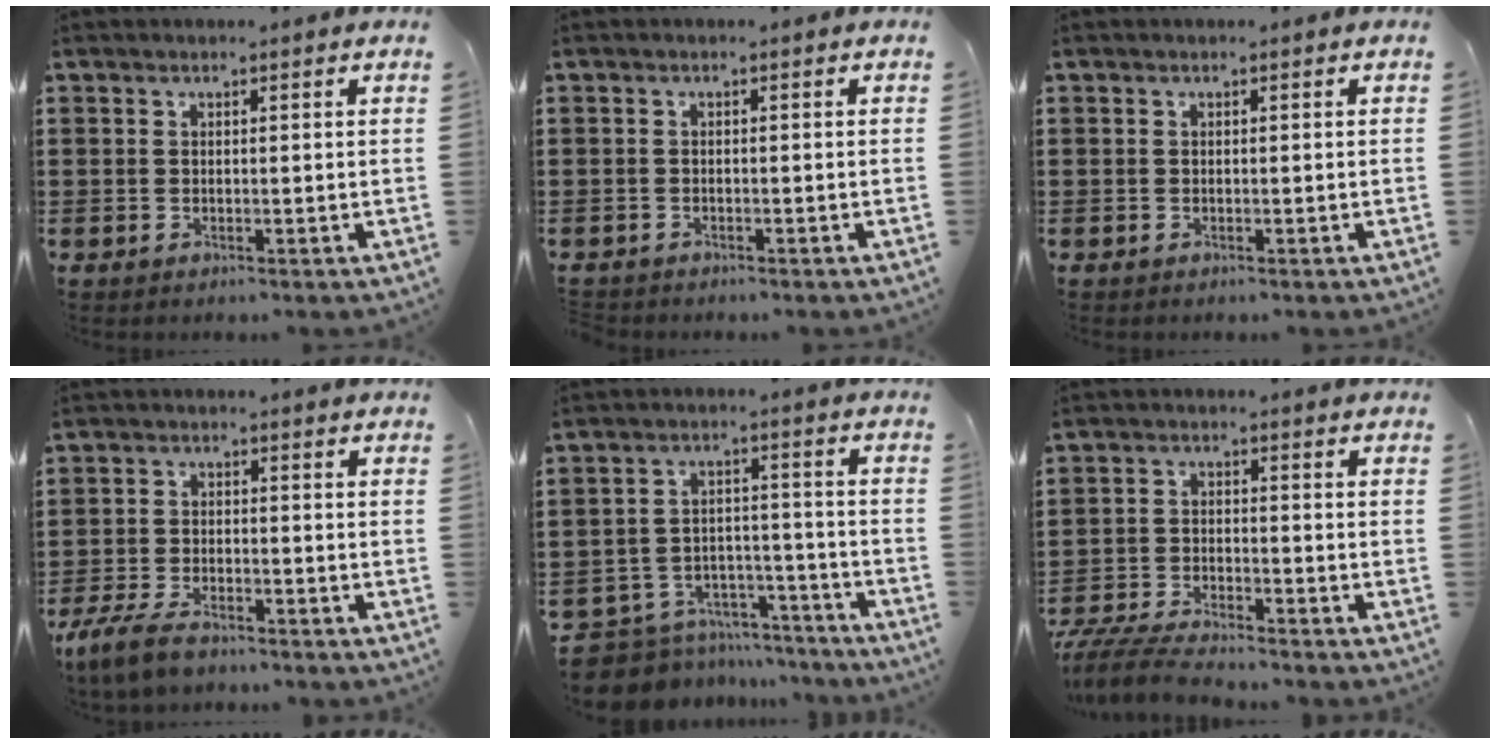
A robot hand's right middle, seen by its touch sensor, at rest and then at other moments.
{"total": 0.7, "force": [-0.7, 0.1, 0.0], "torque": [-0.002, 0.000, -0.015]}
{"total": 0.0}
{"total": 5.1, "force": [-4.1, 1.7, 2.6], "torque": [-0.069, -0.003, -0.085]}
{"total": 7.3, "force": [-7.1, 1.9, 0.6], "torque": [-0.027, 0.018, -0.145]}
{"total": 6.1, "force": [-5.8, 0.6, 1.7], "torque": [-0.051, -0.005, -0.118]}